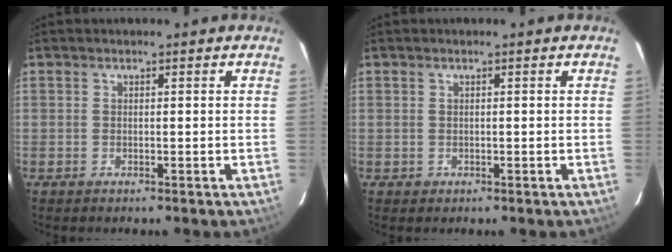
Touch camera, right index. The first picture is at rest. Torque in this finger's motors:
{"motor_torque": [-0.16, 0.13, -0.15, -0.10]}